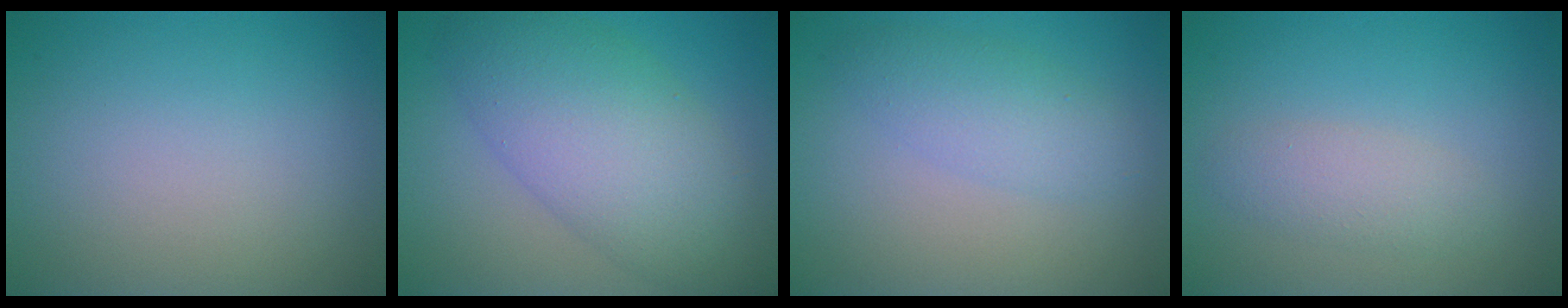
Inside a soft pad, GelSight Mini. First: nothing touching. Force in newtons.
{"total": 8.5, "press": 8.5, "slide": 0.2}
{"total": 3.0, "press": 3.0, "slide": 0.0}
{"total": 2.2, "press": 2.2, "slide": 0.1}